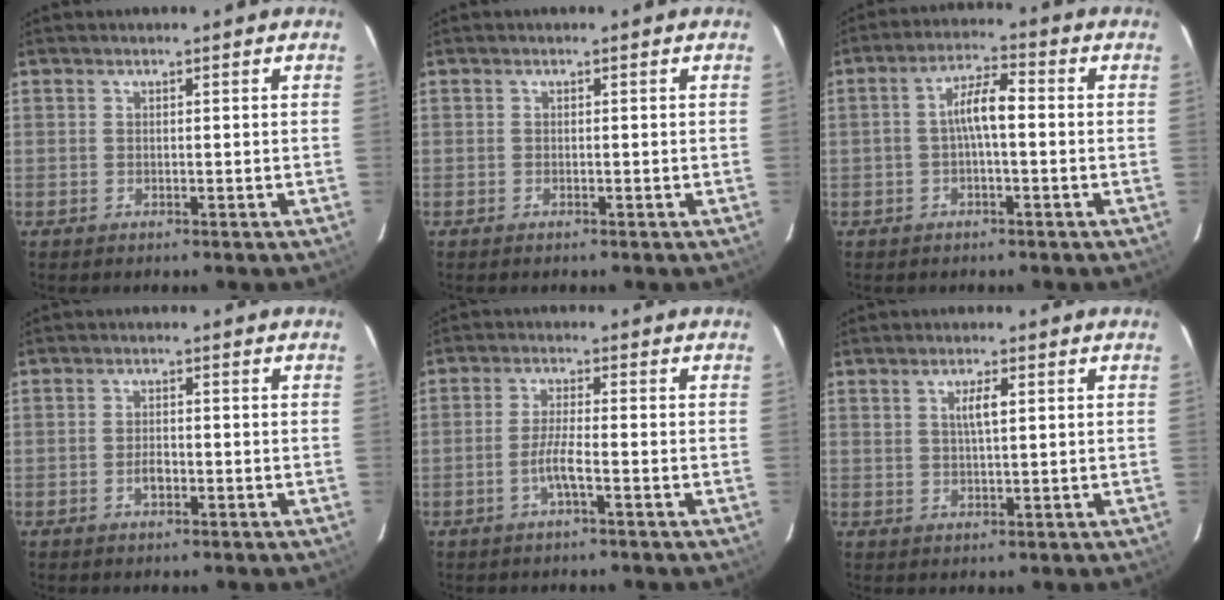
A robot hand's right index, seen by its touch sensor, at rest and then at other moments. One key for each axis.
{"total": 0.0}
{"total": 5.6, "fx": -0.6, "fy": 1.5, "fz": 5.3, "tx": -0.104, "ty": 0.017, "tz": -0.010}
{"total": 2.3, "fx": -1.0, "fy": 1.2, "fz": 1.7, "tx": -0.033, "ty": 0.002, "tz": -0.018}
{"total": 4.0, "fx": -1.9, "fy": 0.0, "fz": 3.5, "tx": -0.073, "ty": 0.000, "tz": -0.037}
{"total": 3.3, "fx": 1.1, "fy": 0.8, "fz": 3.0, "tx": -0.055, "ty": 0.002, "tz": 0.021}